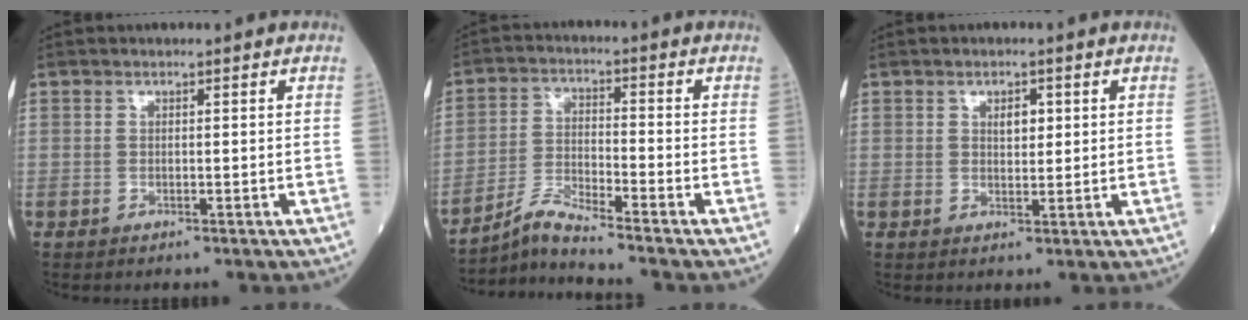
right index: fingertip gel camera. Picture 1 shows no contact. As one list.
[{"total": 5.8, "force": [-5.3, -1.7, 1.6], "torque": [-0.043, -0.022, -0.103]}, {"total": 2.3, "force": [0.8, 1.2, 1.8], "torque": [-0.026, -0.001, 0.013]}]